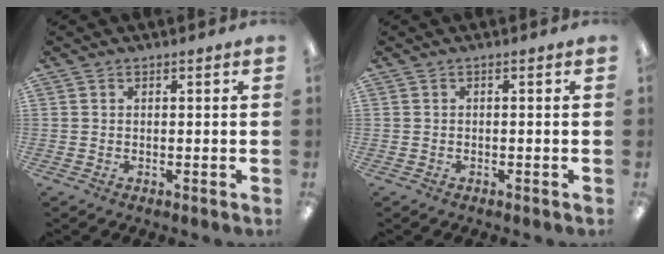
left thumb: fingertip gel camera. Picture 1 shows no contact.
{"total": 0.0}